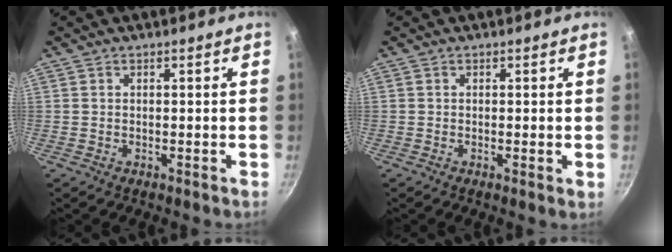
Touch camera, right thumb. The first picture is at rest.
{"total": 0.9, "force": [-0.1, 0.1, 0.9], "torque": [-0.014, -0.006, -0.005]}